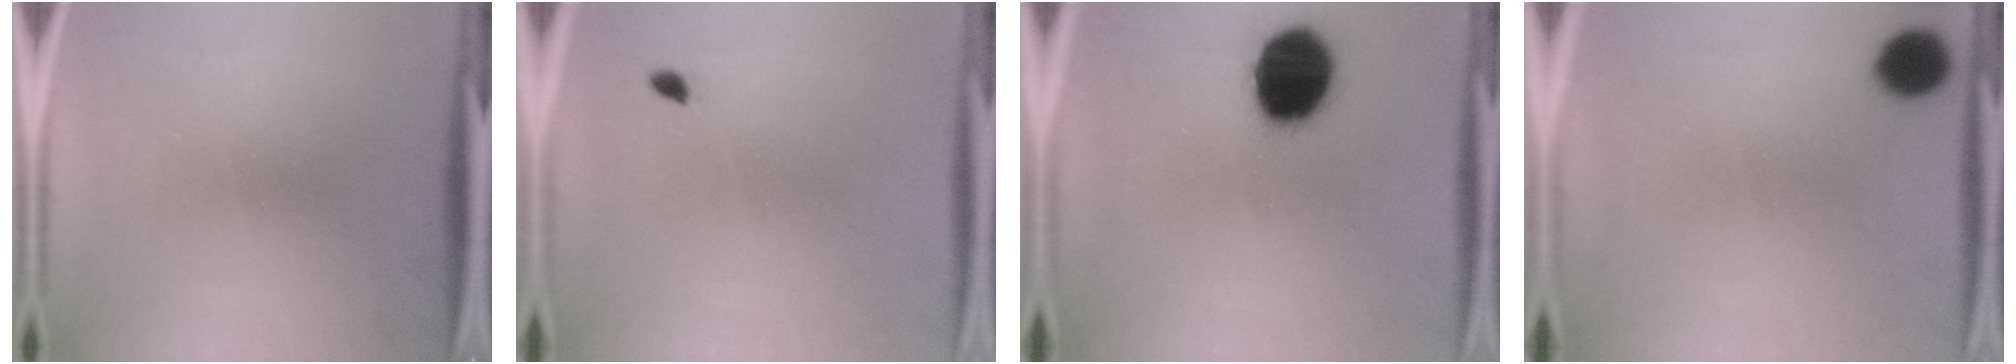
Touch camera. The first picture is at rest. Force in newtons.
{"total": 0.9}
{"total": 20.1}
{"total": 7.3}